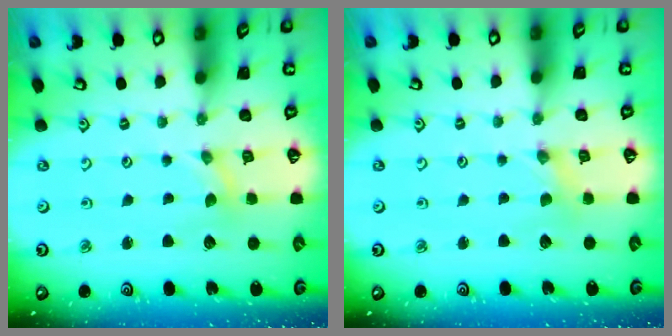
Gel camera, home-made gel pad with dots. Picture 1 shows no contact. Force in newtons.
{"total": 0.0}